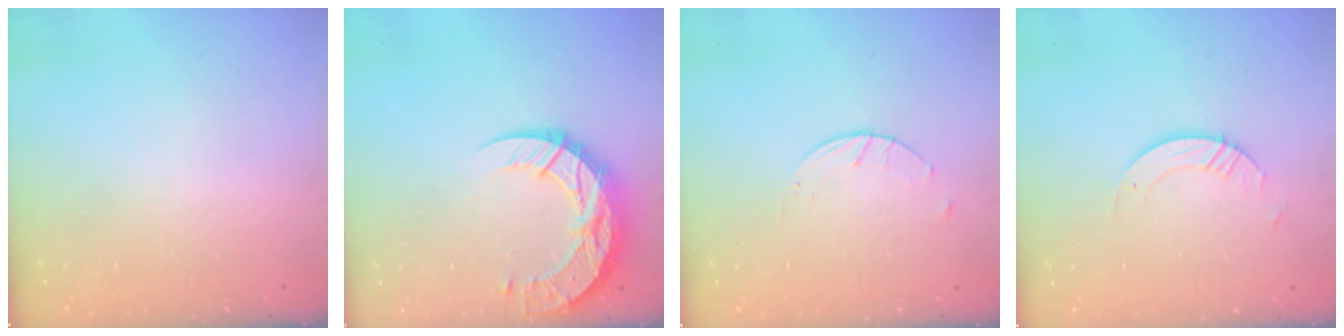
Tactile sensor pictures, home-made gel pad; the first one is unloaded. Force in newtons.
{"total": 14.5, "press": 14.5, "slide": 1.3}
{"total": 2.6, "press": 2.6, "slide": 0.4}
{"total": 3.7, "press": 3.7, "slide": 0.3}